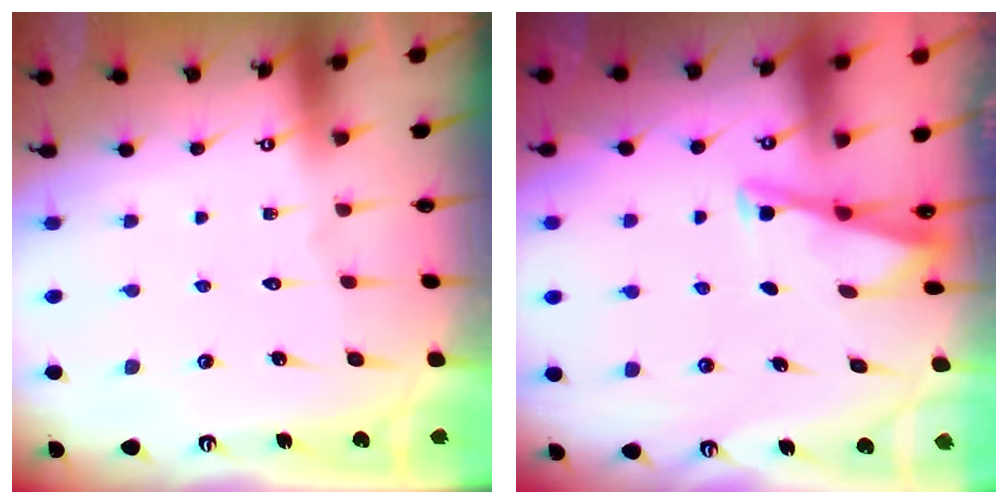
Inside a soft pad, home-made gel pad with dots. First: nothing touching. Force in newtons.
{"total": 3.5, "press": 3.4, "slide": 0.3}